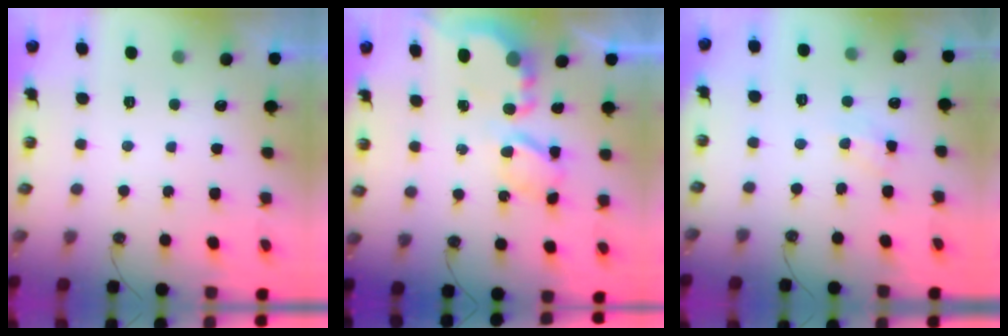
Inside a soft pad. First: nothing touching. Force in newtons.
{"total": 6.8, "press": 6.8, "slide": 0.5}
{"total": 5.3, "press": 5.3, "slide": 0.6}